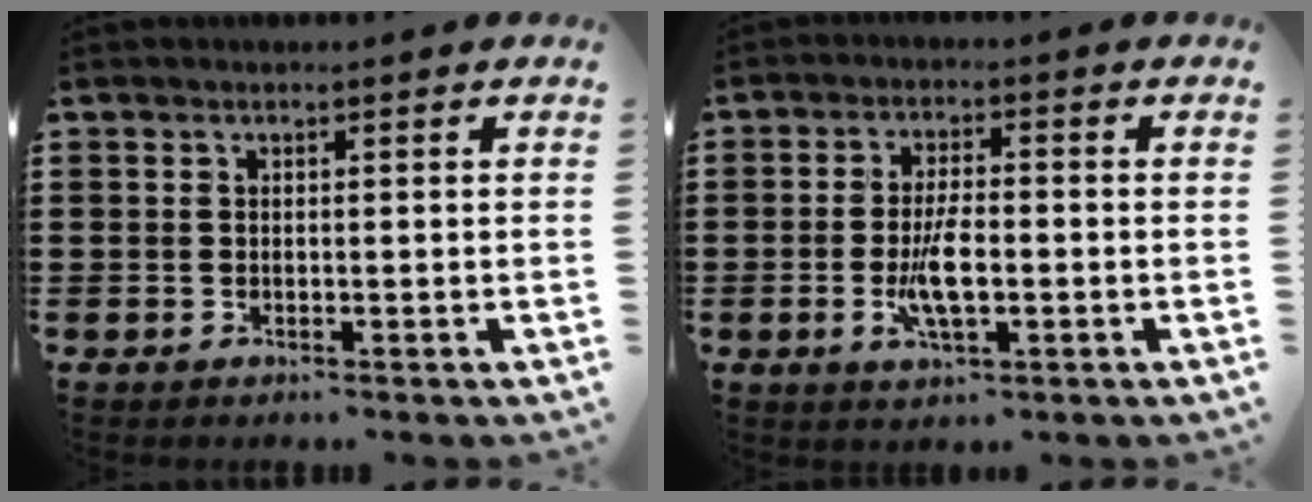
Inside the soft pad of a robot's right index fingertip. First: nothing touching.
{"total": 6.2, "force": [-1.4, 2.0, 5.7], "torque": [-0.124, -0.008, -0.030]}